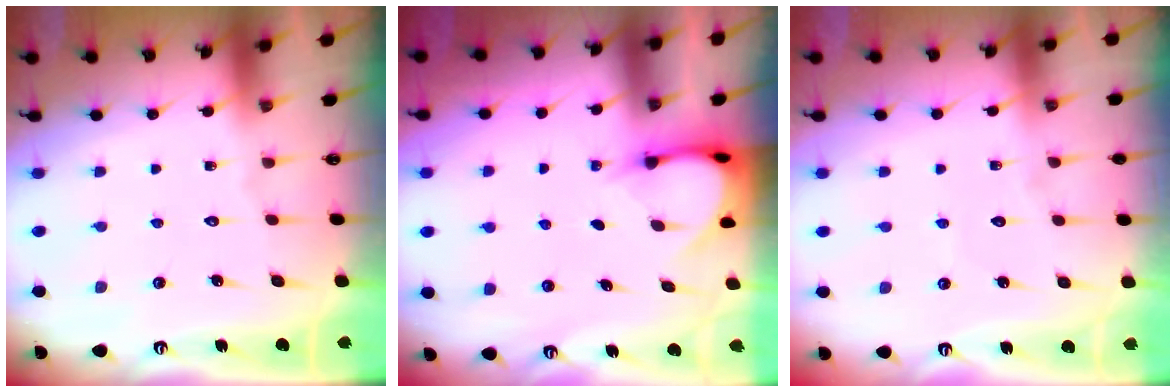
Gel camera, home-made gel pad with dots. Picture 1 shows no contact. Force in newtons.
{"total": 3.9, "press": 3.9, "slide": 0.3}
{"total": 2.9, "press": 2.9, "slide": 0.3}